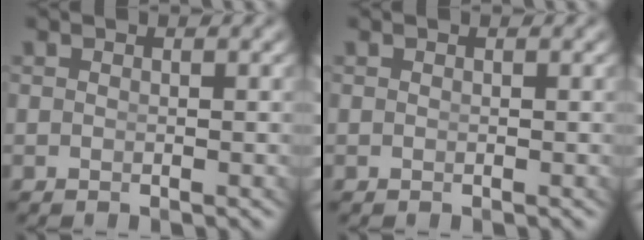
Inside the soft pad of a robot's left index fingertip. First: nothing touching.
{"total": 0.0}